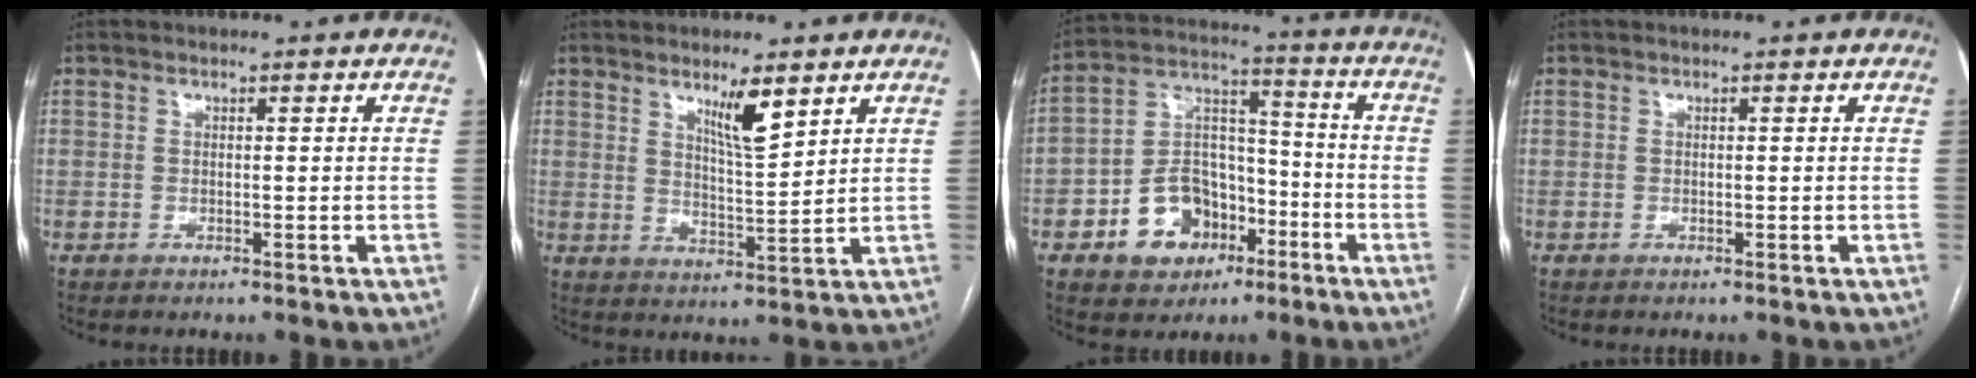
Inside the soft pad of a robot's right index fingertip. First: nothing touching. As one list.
[{"total": 6.0, "force": [3.8, 0.8, 4.6], "torque": [-0.081, -0.009, 0.068]}, {"total": 12.6, "force": [-5.6, 9.1, 6.6], "torque": [-0.127, 0.032, -0.088]}, {"total": 0.0}]